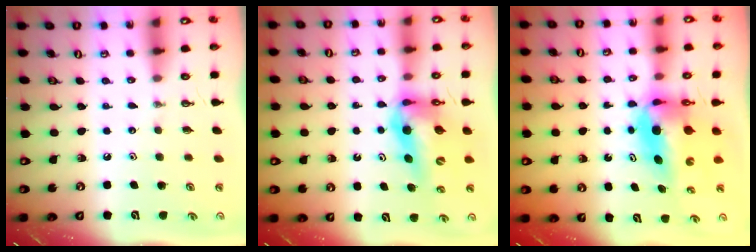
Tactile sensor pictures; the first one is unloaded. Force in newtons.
{"total": 13.7, "press": 13.1, "slide": 4.1}
{"total": 10.1, "press": 7.5, "slide": 6.9}